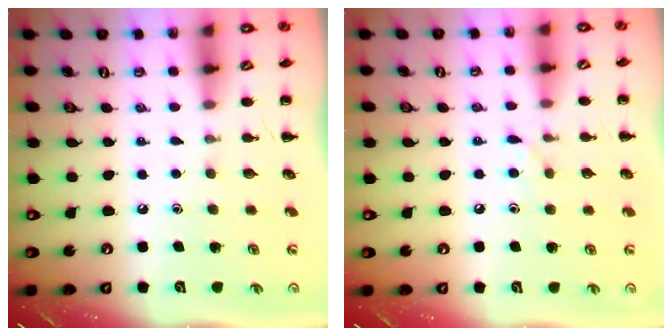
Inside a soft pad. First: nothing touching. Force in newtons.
{"total": 5.8, "press": 5.5, "slide": 2.0}